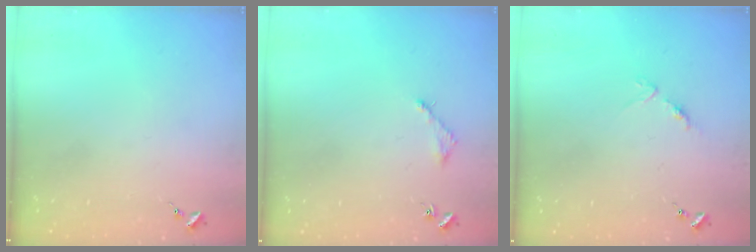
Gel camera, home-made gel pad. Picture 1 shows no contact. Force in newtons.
{"total": 3.0, "press": 3.0, "slide": 0.4}
{"total": 3.2, "press": 3.2, "slide": 0.4}